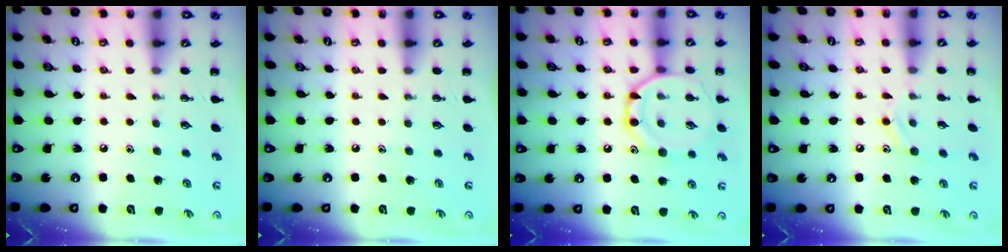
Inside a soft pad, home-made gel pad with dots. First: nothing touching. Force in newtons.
{"total": 0.0}
{"total": 13.9, "press": 13.9, "slide": 0.7}
{"total": 8.5, "press": 8.4, "slide": 1.3}